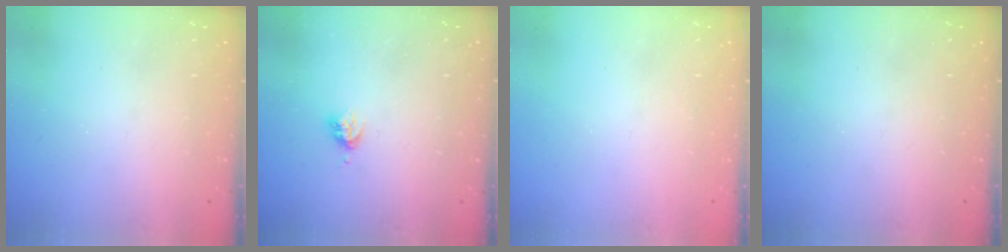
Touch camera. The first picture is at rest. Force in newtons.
{"total": 3.2, "press": 3.2, "slide": 0.3}
{"total": 0.0}
{"total": 0.0}